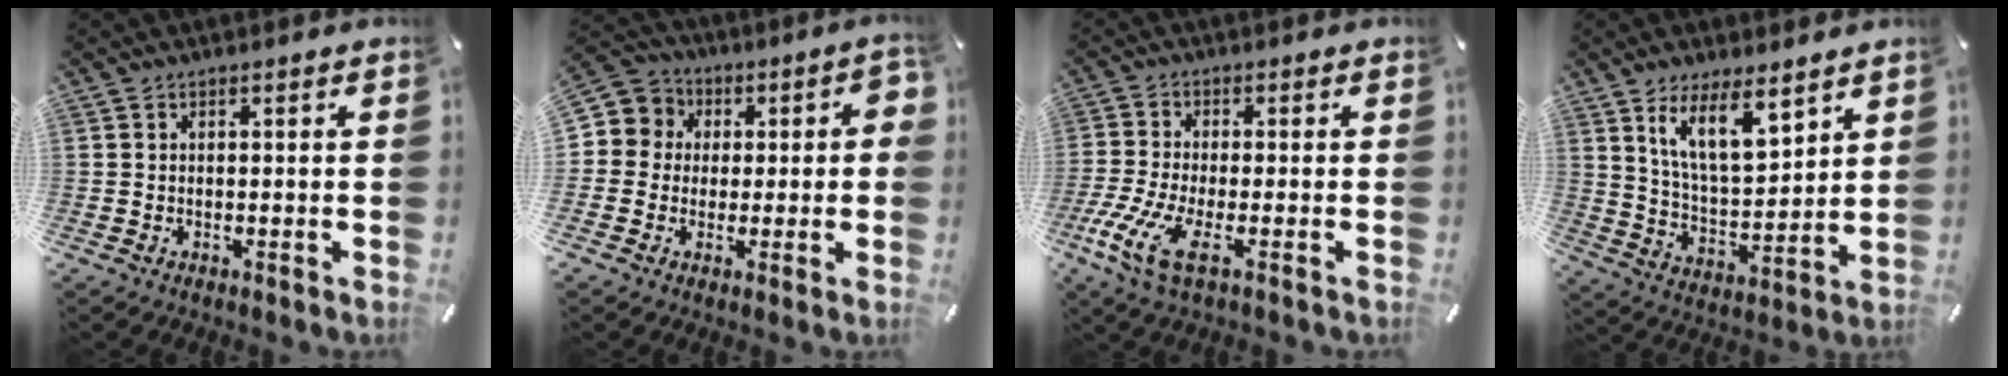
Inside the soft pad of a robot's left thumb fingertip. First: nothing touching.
{"total": 7.0, "force": [-0.3, 6.8, 1.7], "torque": [-0.028, 0.004, -0.009]}
{"total": 9.8, "force": [-3.7, 3.0, 8.6], "torque": [-0.200, -0.018, -0.071]}
{"total": 13.0, "force": [8.8, 5.3, 8.0], "torque": [-0.156, -0.036, 0.162]}